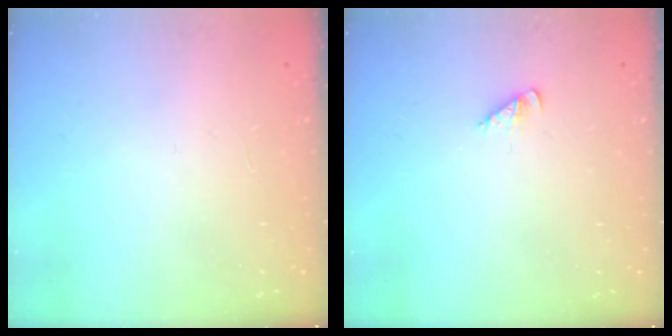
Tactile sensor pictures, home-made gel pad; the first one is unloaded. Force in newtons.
{"total": 1.5, "press": 1.5, "slide": 0.3}